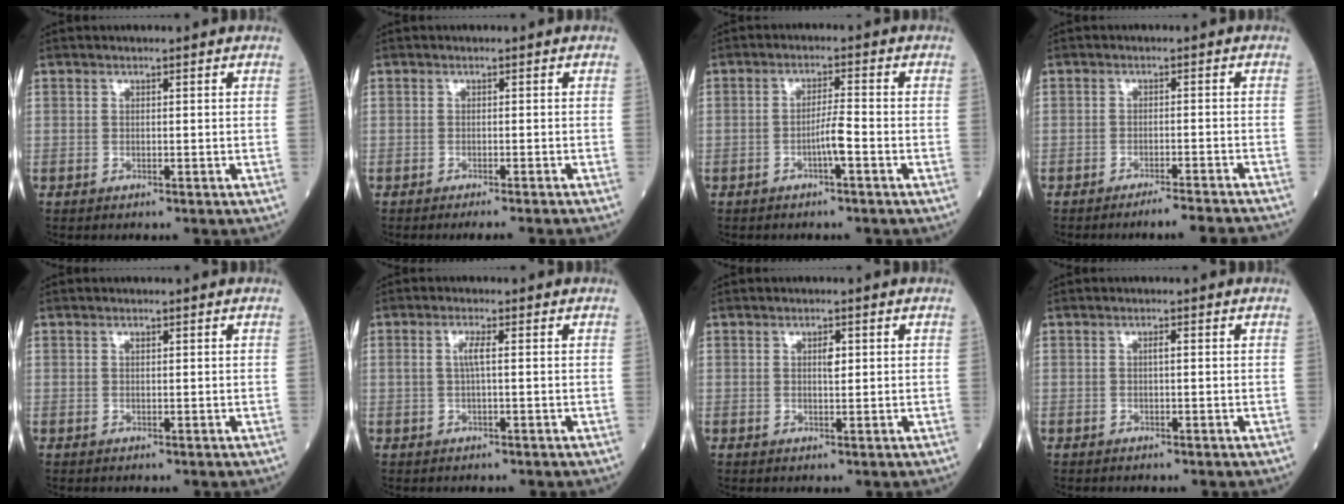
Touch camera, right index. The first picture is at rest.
{"total": 3.9, "force": [-3.4, -0.8, 1.9], "torque": [-0.010, -0.004, -0.047]}
{"total": 3.1, "force": [-1.4, -0.2, 2.8], "torque": [-0.047, 0.001, -0.028]}
{"total": 6.6, "force": [-6.1, -1.1, 2.1], "torque": [-0.008, -0.012, -0.085]}
{"total": 0.5, "force": [0.3, 0.2, 0.4], "torque": [-0.009, -0.001, 0.005]}
{"total": 2.1, "force": [0.3, 0.2, 2.1], "torque": [-0.046, 0.003, 0.004]}
{"total": 1.5, "force": [0.5, 0.5, 1.4], "torque": [-0.023, 0.000, 0.008]}
{"total": 0.8, "force": [0.1, 0.1, 0.7], "torque": [-0.015, 0.001, 0.001]}